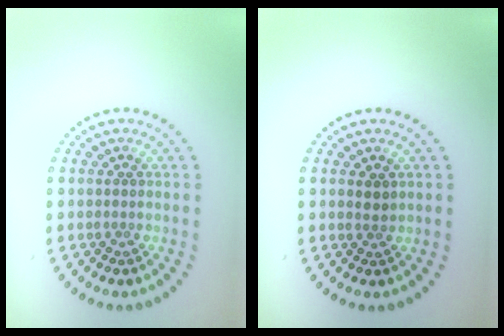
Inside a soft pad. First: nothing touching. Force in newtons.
{"total": 1.1, "press": 1.0, "slide": 0.5}